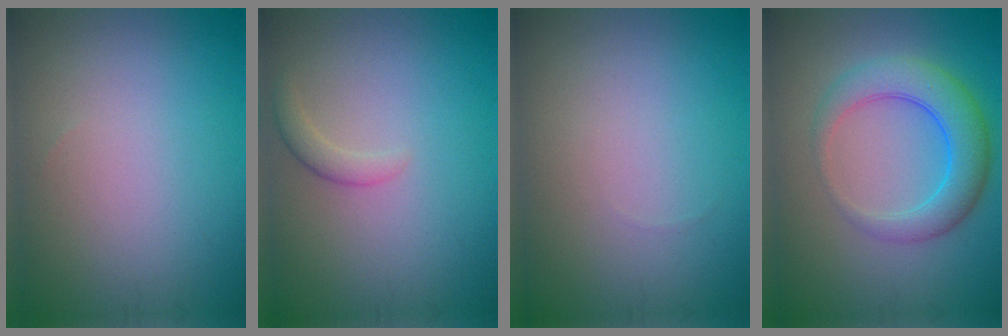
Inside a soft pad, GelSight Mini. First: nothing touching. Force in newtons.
{"total": 1.4, "press": 1.4, "slide": 0.1}
{"total": 0.0}
{"total": 5.2, "press": 5.2, "slide": 0.3}